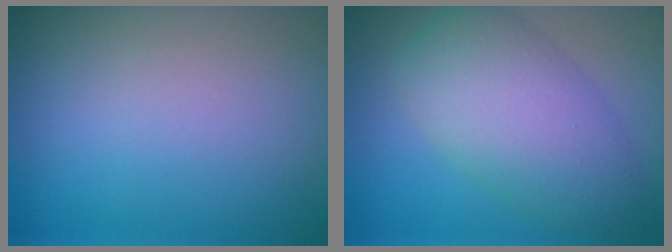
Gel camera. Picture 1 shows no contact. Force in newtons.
{"total": 6.9, "press": 6.9, "slide": 0.3}